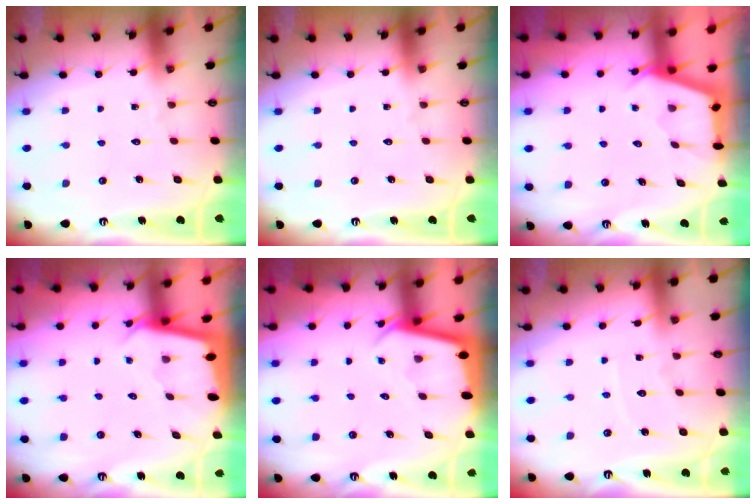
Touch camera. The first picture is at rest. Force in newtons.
{"total": 0.0}
{"total": 2.9, "press": 2.8, "slide": 0.3}
{"total": 2.1, "press": 2.1, "slide": 0.1}
{"total": 2.3, "press": 2.3, "slide": 0.1}
{"total": 3.9, "press": 3.8, "slide": 0.5}